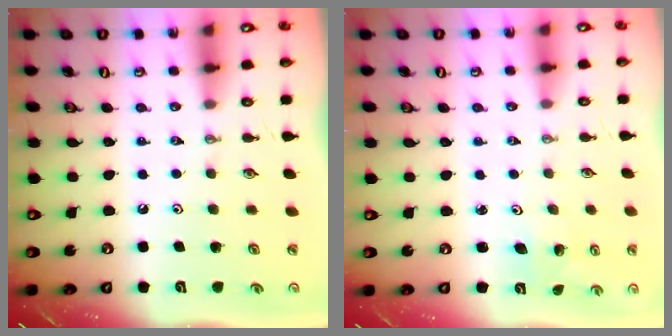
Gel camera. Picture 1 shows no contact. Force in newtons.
{"total": 1.3, "press": 1.3, "slide": 0.1}